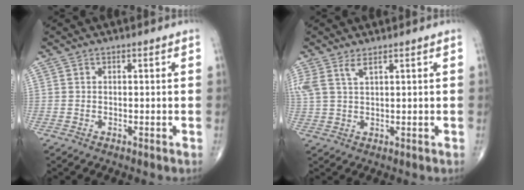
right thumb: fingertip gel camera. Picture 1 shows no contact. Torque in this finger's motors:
{"motor_torque": [-0.01, 0.04, 0.64, 0.46, 0.14]}